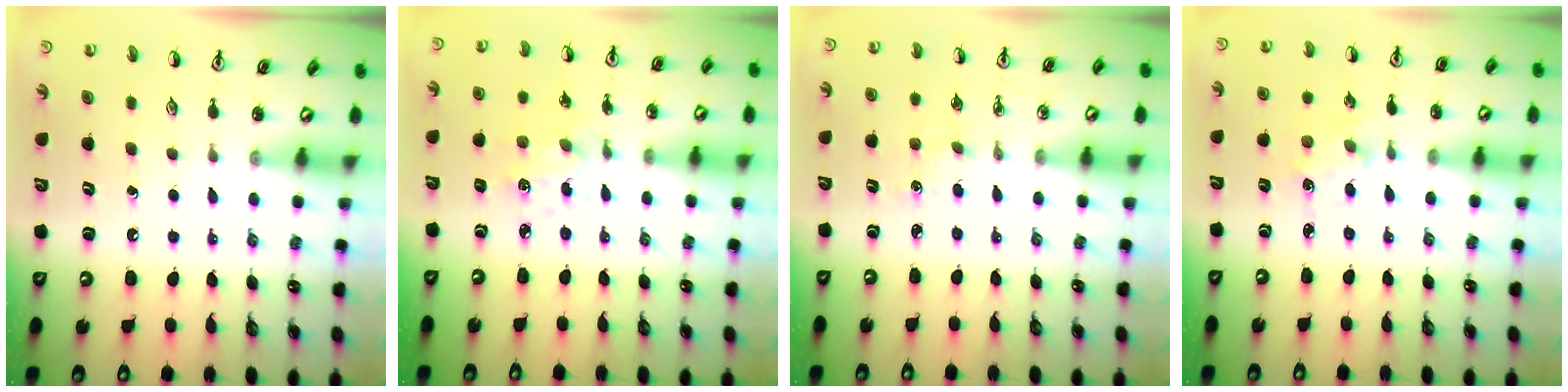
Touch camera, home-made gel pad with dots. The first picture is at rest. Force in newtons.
{"total": 1.9, "press": 1.9, "slide": 0.2}
{"total": 1.4, "press": 1.4, "slide": 0.3}
{"total": 1.3, "press": 1.3, "slide": 0.2}